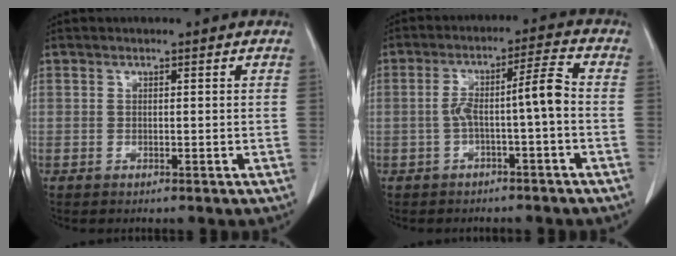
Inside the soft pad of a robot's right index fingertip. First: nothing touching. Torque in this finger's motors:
{"motor_torque": [0.58, -0.34, 0.33, 0.04]}